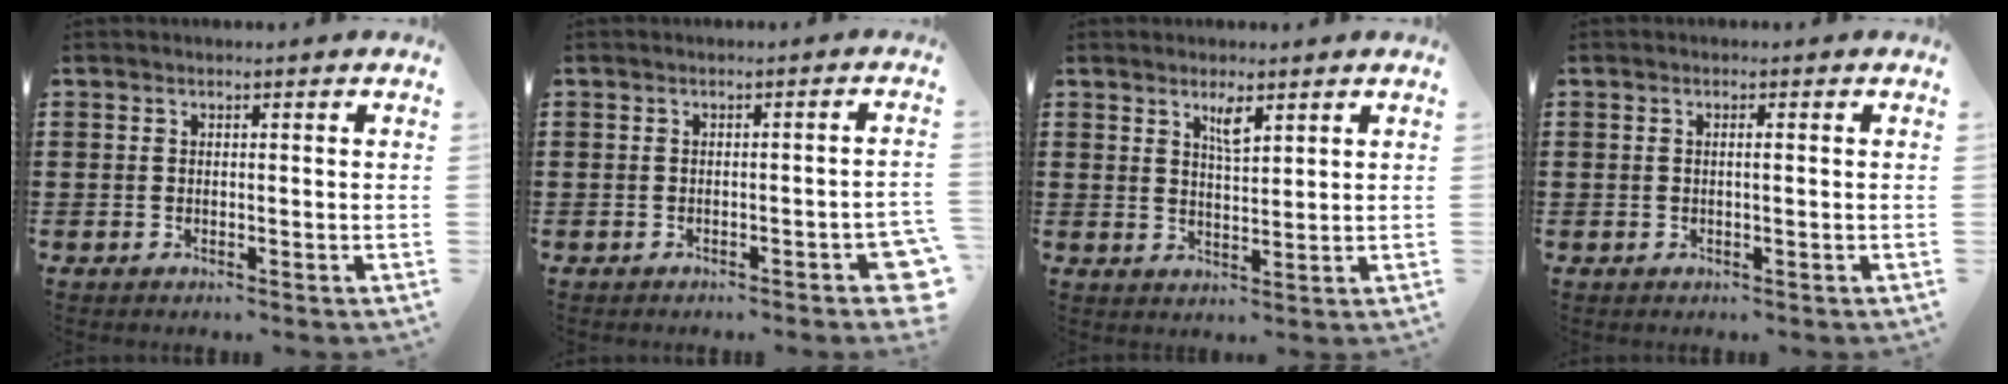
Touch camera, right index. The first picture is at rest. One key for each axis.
{"total": 2.4, "fx": -1.4, "fy": 0.6, "fz": 1.9, "tx": -0.030, "ty": 0.001, "tz": -0.025}
{"total": 3.1, "fx": 2.0, "fy": 0.7, "fz": 2.2, "tx": -0.040, "ty": 0.001, "tz": 0.033}
{"total": 0.8, "fx": 0.0, "fy": -0.1, "fz": 0.8, "tx": -0.013, "ty": -0.003, "tz": -0.001}